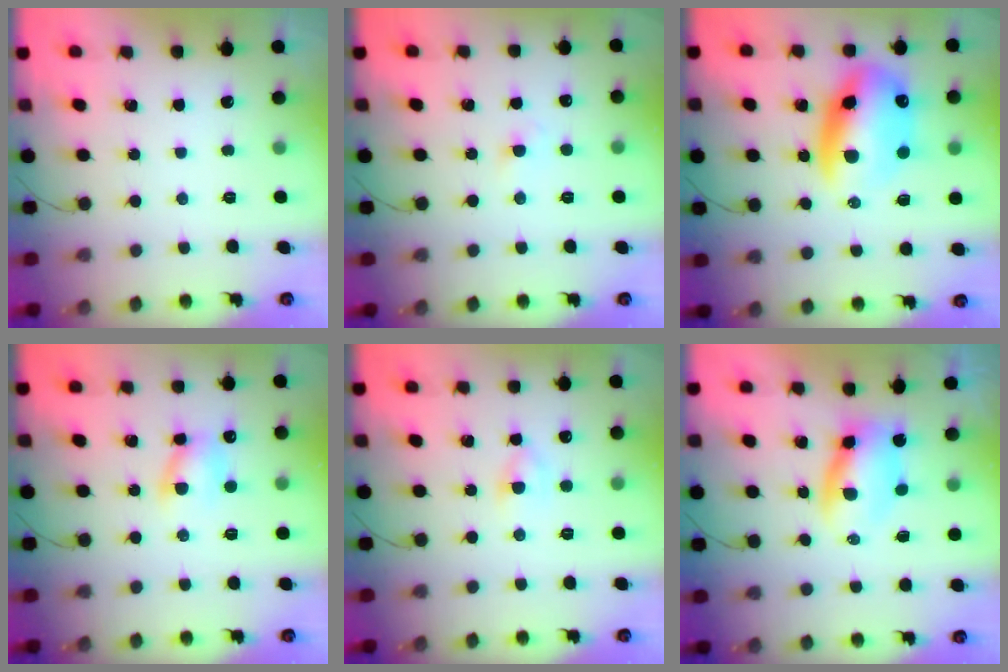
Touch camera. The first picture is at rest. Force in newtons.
{"total": 1.8, "press": 1.6, "slide": 0.7}
{"total": 15.8, "press": 15.3, "slide": 4.2}
{"total": 6.7, "press": 6.6, "slide": 1.3}
{"total": 3.3, "press": 3.1, "slide": 1.2}
{"total": 5.0, "press": 4.9, "slide": 1.1}